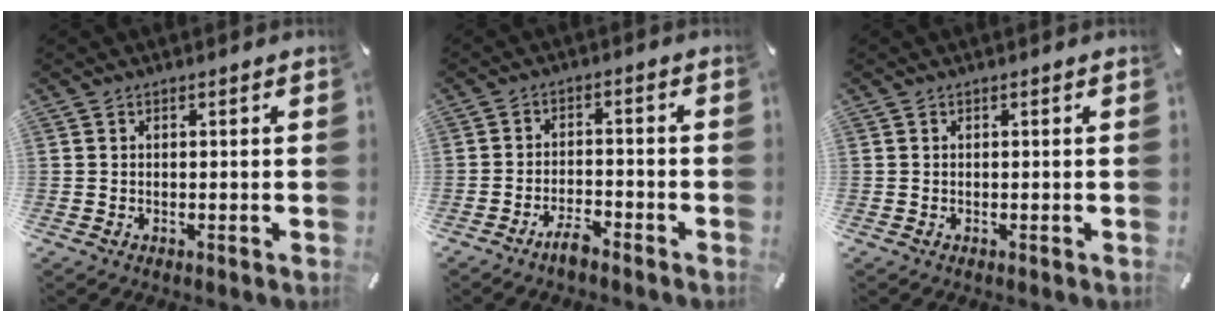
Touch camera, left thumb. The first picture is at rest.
{"total": 4.4, "force": [-3.7, 0.9, 2.1], "torque": [-0.047, 0.015, -0.073]}
{"total": 0.0}